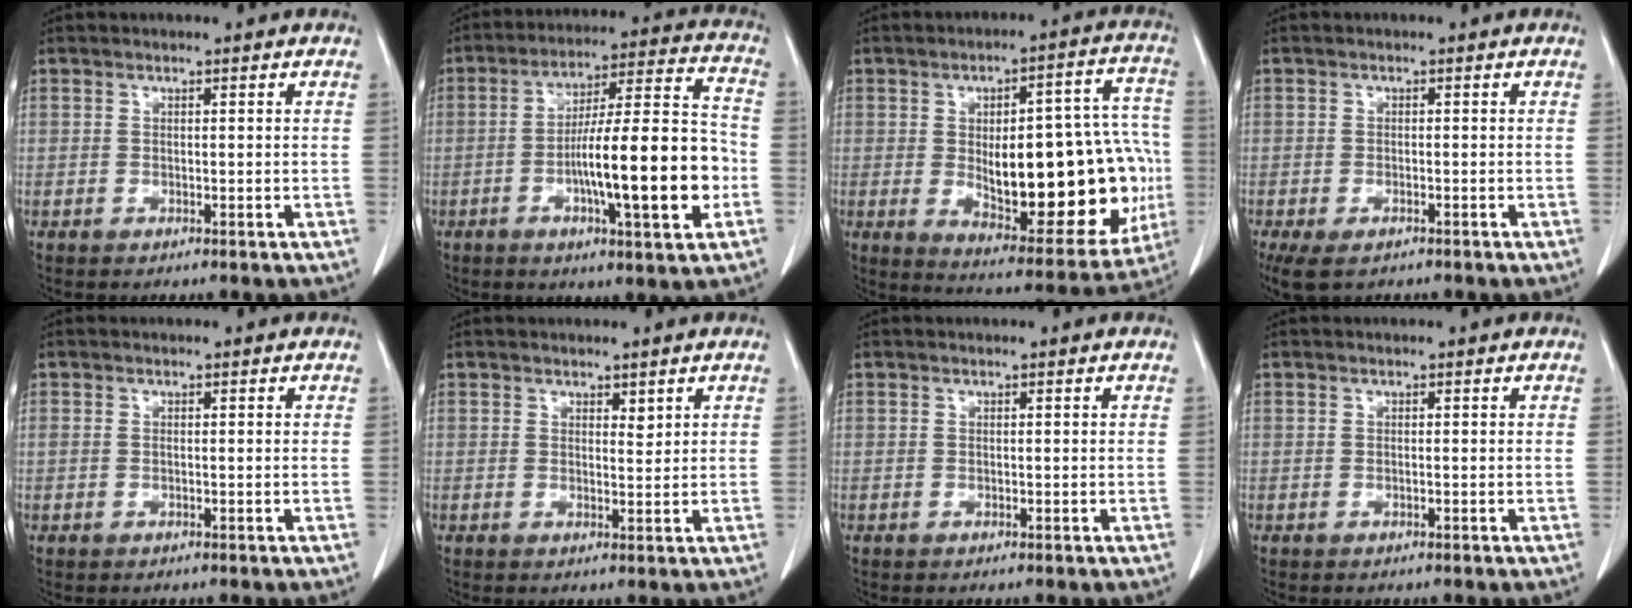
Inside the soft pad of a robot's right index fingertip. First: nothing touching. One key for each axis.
{"total": 17.6, "fx": -4.3, "fy": 1.9, "fz": 17.0, "tx": -0.271, "ty": 0.012, "tz": -0.064}
{"total": 25.8, "fx": -3.0, "fy": 9.2, "fz": 24.0, "tx": -0.272, "ty": 0.025, "tz": -0.011}
{"total": 5.3, "fx": -3.6, "fy": 2.5, "fz": 3.0, "tx": -0.058, "ty": -0.012, "tz": -0.057}
{"total": 0.7, "fx": 0.0, "fy": 0.5, "fz": 0.6, "tx": -0.023, "ty": 0.007, "tz": 0.004}
{"total": 1.3, "fx": 1.0, "fy": 0.5, "fz": 0.7, "tx": -0.010, "ty": -0.007, "tz": 0.015}
{"total": 0.0}
{"total": 0.0}